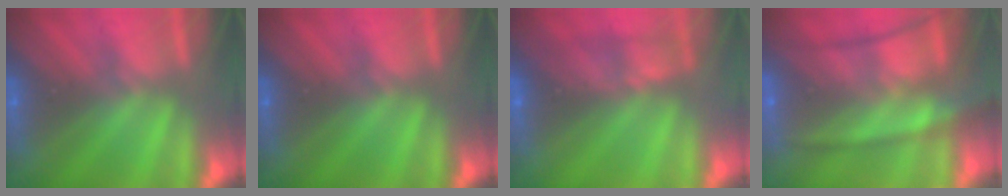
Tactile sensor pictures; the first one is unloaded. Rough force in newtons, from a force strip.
{"total": 0.0}
{"total": 2.4}
{"total": 7.6}